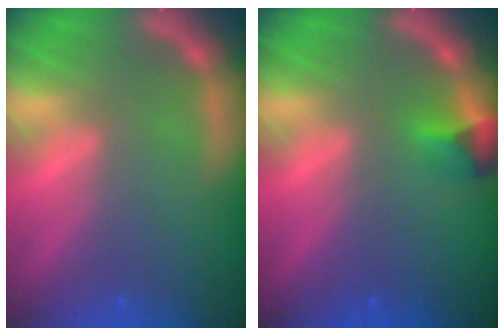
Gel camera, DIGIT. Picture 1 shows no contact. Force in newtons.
{"total": 1.9}